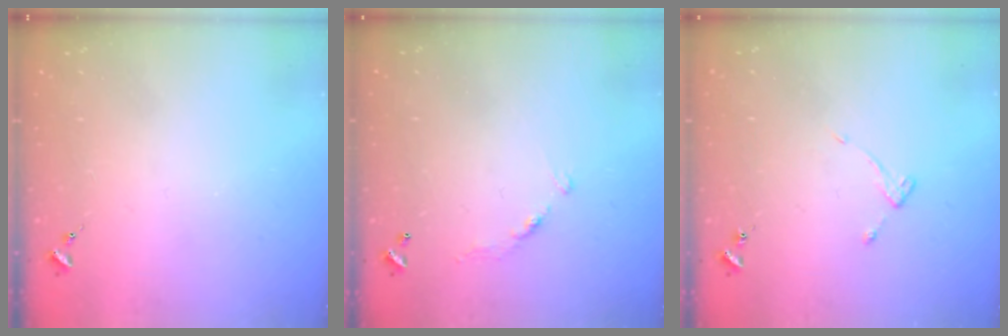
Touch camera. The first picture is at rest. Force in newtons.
{"total": 6.0, "press": 6.0, "slide": 0.4}
{"total": 3.6, "press": 3.6, "slide": 0.6}